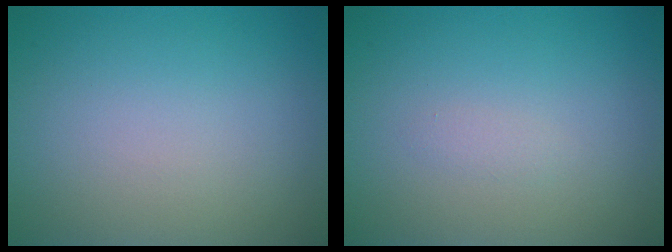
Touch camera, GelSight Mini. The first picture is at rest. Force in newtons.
{"total": 0.6, "press": 0.6, "slide": 0.0}